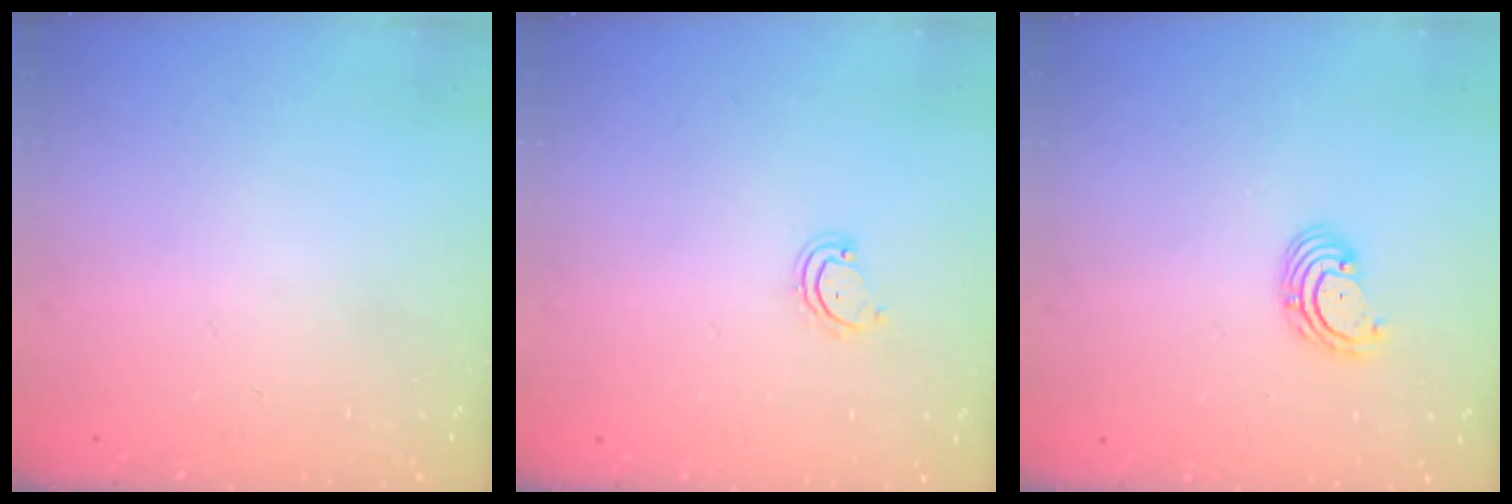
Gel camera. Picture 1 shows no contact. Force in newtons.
{"total": 2.9, "press": 2.9, "slide": 0.3}
{"total": 2.7, "press": 2.7, "slide": 0.1}